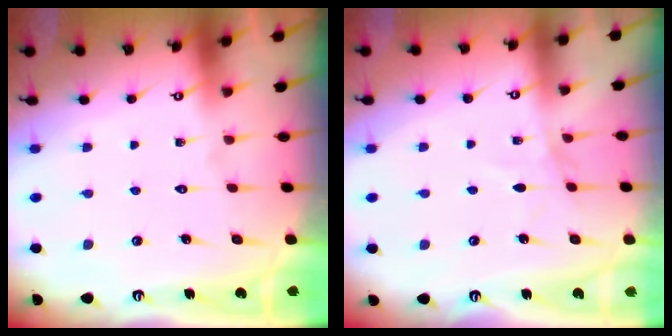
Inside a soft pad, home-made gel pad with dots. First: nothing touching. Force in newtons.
{"total": 2.9, "press": 2.8, "slide": 0.4}